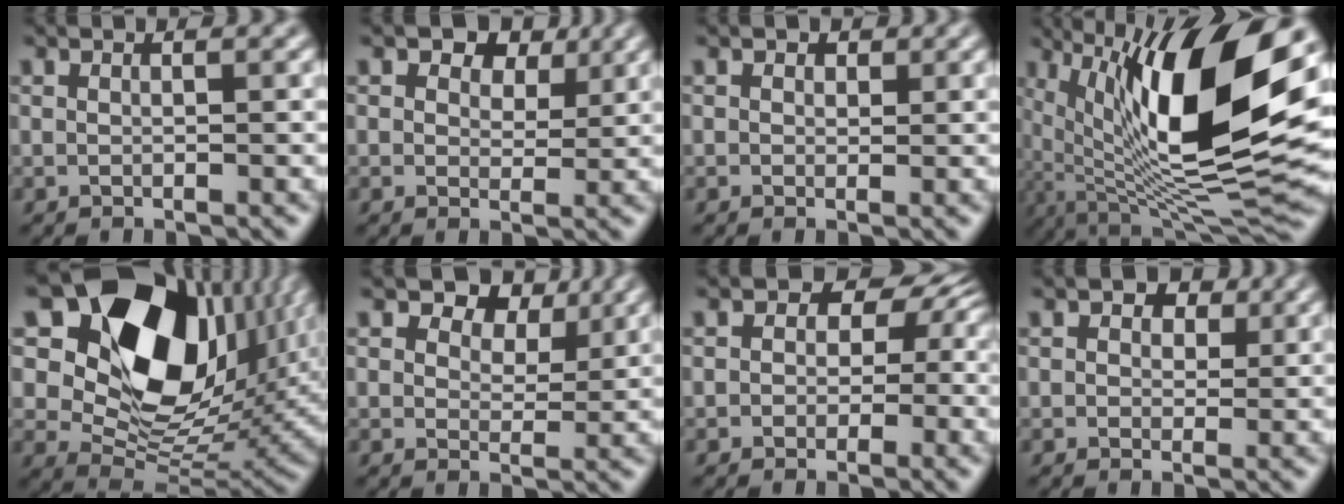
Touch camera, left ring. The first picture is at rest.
{"total": 5.0, "force": [3.4, 2.8, 2.3], "torque": [-0.037, 0.015, 0.031]}
{"total": 1.2, "force": [0.9, 0.8, 0.3], "torque": [-0.004, 0.007, 0.007]}
{"total": 15.1, "force": [4.5, 5.2, 13.4], "torque": [-0.236, -0.003, 0.078]}
{"total": 15.5, "force": [5.8, 10.5, 9.8], "torque": [-0.168, 0.018, 0.104]}
{"total": 4.9, "force": [3.6, 2.5, 2.2], "torque": [-0.038, 0.010, 0.043]}
{"total": 7.8, "force": [2.3, 5.8, 4.6], "torque": [-0.042, 0.033, 0.016]}
{"total": 4.4, "force": [2.6, 2.9, 2.2], "torque": [-0.036, 0.024, 0.017]}